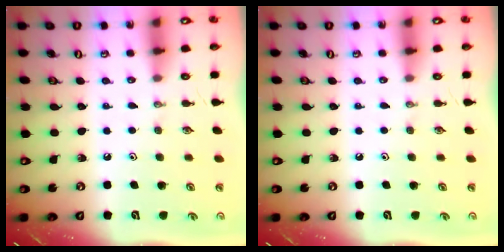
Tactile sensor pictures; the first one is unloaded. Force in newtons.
{"total": 0.0}